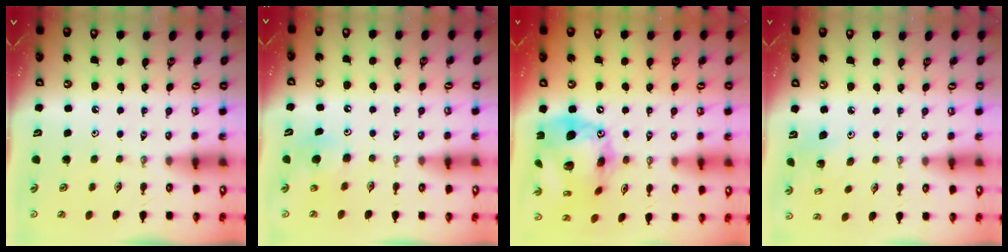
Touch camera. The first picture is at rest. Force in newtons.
{"total": 5.9, "press": 5.9, "slide": 0.6}
{"total": 22.3, "press": 22.2, "slide": 2.4}
{"total": 3.5, "press": 3.5, "slide": 0.2}